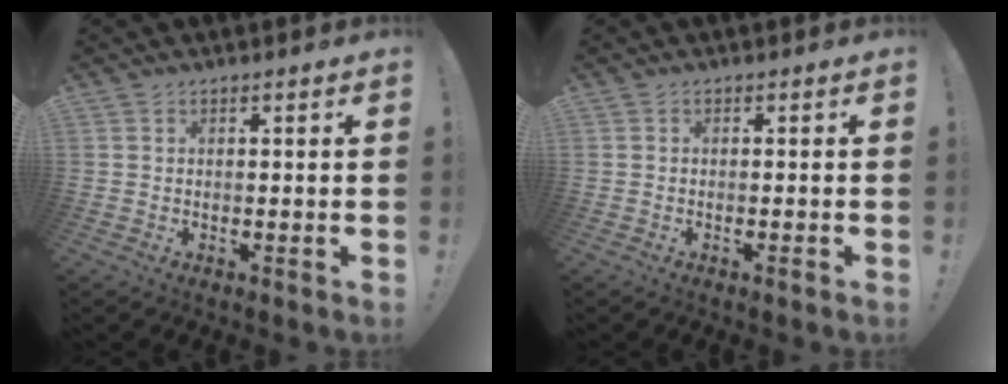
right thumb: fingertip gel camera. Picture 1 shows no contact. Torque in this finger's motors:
{"motor_torque": [0.12, -0.01, 0.44, -0.16, 0.00]}